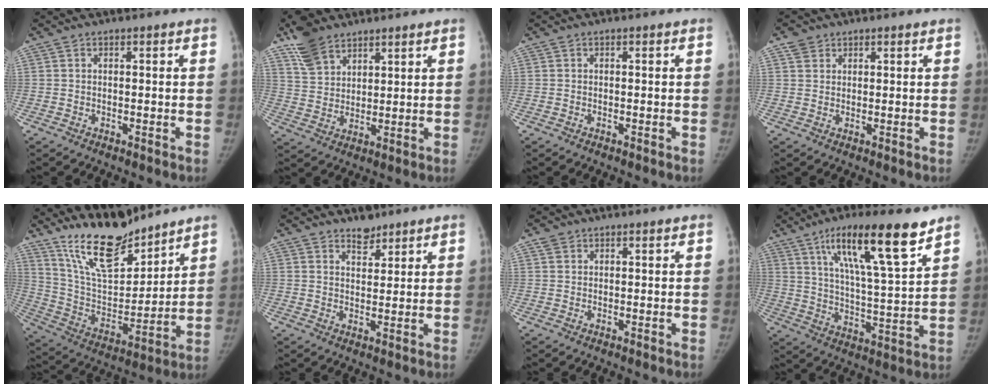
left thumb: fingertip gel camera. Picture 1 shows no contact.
{"total": 8.9, "force": [6.5, 4.9, 3.6], "torque": [-0.054, -0.022, 0.131]}
{"total": 0.0}
{"total": 2.5, "force": [1.6, 1.9, 0.4], "torque": [0.005, -0.004, 0.027]}
{"total": 17.4, "force": [14.3, 5.7, 8.1], "torque": [-0.102, -0.093, 0.269]}
{"total": 3.6, "force": [2.9, 1.8, 1.1], "torque": [0.000, -0.023, 0.049]}
{"total": 1.5, "force": [1.0, 1.0, 0.4], "torque": [0.001, -0.002, 0.017]}
{"total": 18.5, "force": [11.5, 2.9, 14.2], "torque": [-0.219, -0.052, 0.194]}